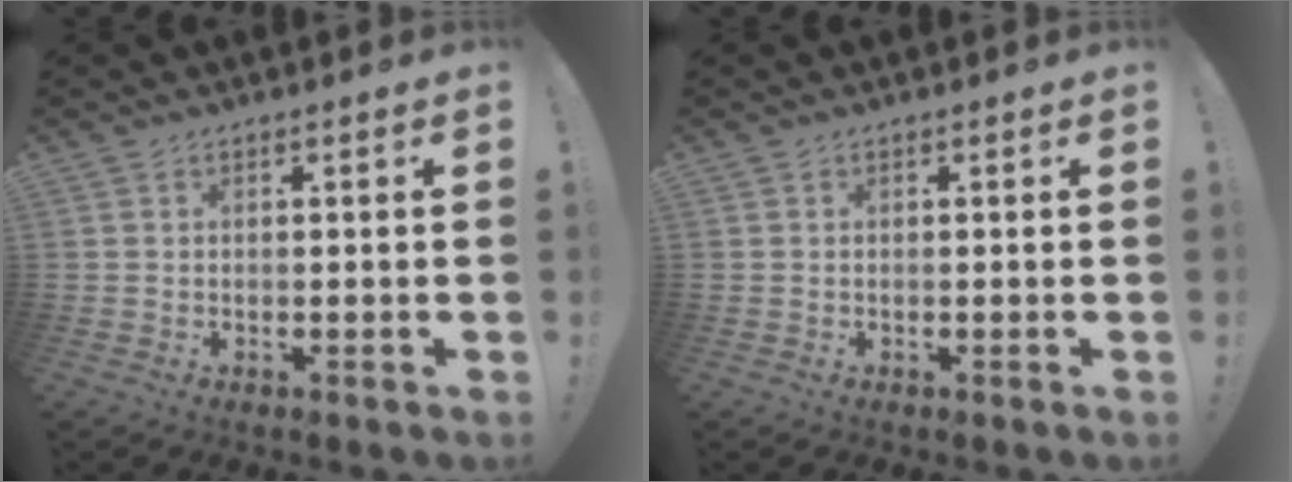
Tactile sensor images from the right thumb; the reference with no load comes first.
{"total": 0.0}